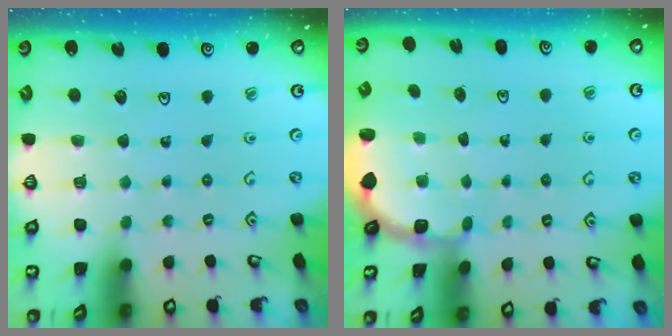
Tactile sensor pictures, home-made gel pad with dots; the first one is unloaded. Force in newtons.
{"total": 1.9, "press": 1.7, "slide": 0.7}